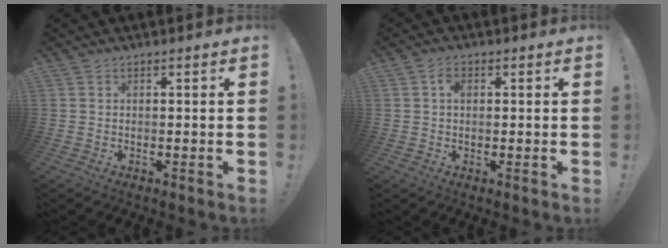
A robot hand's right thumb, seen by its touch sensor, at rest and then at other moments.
{"total": 2.3, "force": [0.5, 1.6, 1.5], "torque": [-0.021, 0.002, 0.005]}